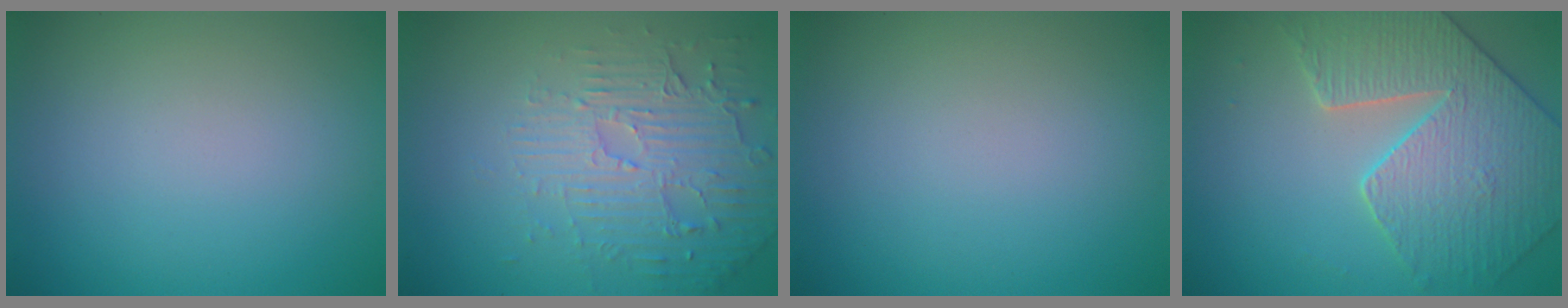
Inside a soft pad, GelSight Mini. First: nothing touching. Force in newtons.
{"total": 5.5, "press": 3.5, "slide": 4.2}
{"total": 0.0}
{"total": 4.8, "press": 4.7, "slide": 0.8}